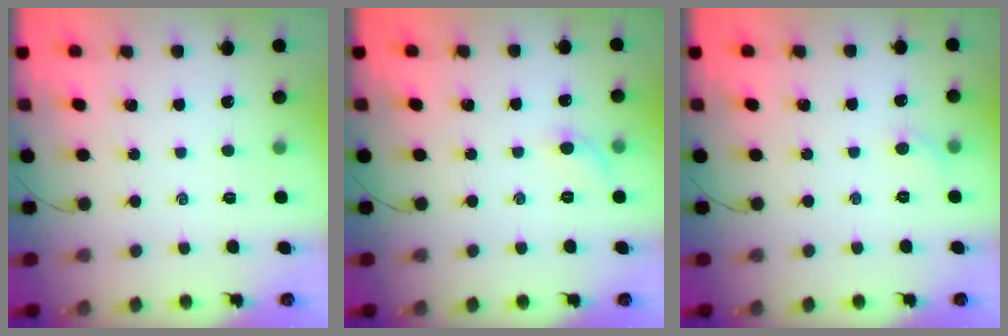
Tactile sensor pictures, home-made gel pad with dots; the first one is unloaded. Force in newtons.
{"total": 4.7, "press": 4.4, "slide": 1.5}
{"total": 3.6, "press": 3.4, "slide": 1.3}